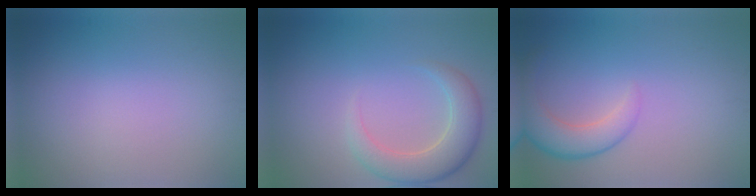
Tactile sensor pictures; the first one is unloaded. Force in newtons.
{"total": 4.7, "press": 4.7, "slide": 0.4}
{"total": 4.0, "press": 4.0, "slide": 0.2}